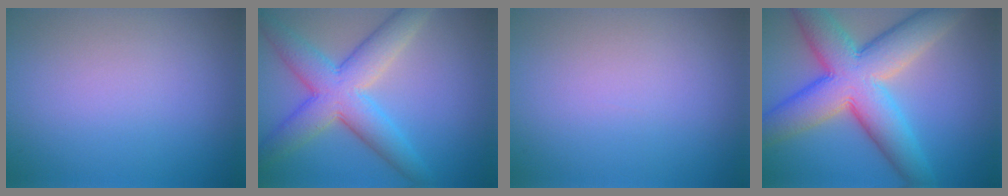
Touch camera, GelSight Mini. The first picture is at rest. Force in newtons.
{"total": 7.4, "press": 7.3, "slide": 0.5}
{"total": 0.0}
{"total": 11.3, "press": 11.3, "slide": 0.3}